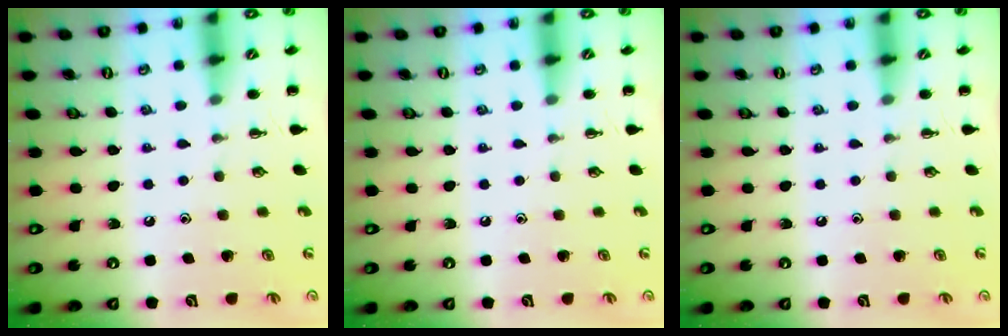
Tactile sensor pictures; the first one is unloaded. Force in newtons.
{"total": 0.0}
{"total": 0.0}